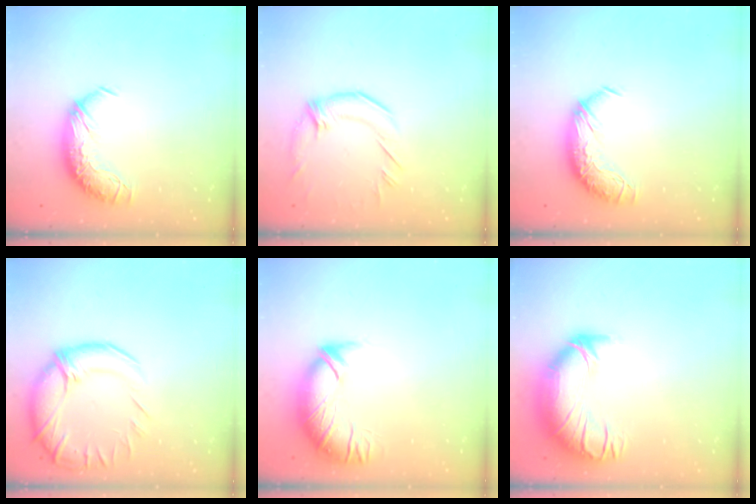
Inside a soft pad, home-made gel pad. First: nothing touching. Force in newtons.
{"total": 2.0, "press": 1.0, "slide": 1.7}
{"total": 0.0}
{"total": 7.1, "press": 5.7, "slide": 4.2}
{"total": 3.0, "press": 1.6, "slide": 2.6}
{"total": 3.7, "press": 2.0, "slide": 3.1}